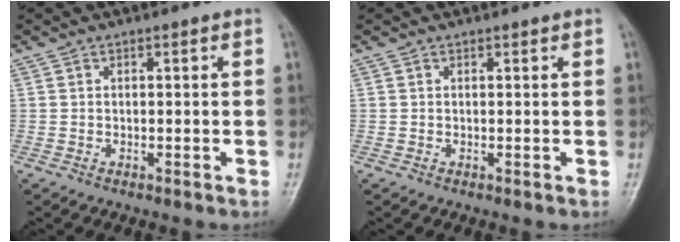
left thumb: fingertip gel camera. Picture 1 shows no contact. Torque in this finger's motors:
{"motor_torque": [-0.16, -0.08, -0.26, -0.20, -0.02]}